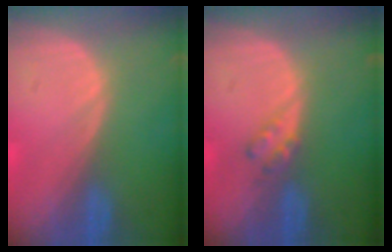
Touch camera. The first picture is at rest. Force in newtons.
{"total": 2.3, "press": 2.2, "slide": 0.3}